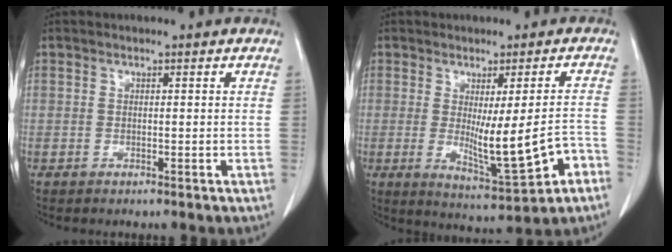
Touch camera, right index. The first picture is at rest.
{"total": 10.9, "force": [-3.0, 1.1, 10.5], "torque": [-0.152, -0.018, -0.030]}